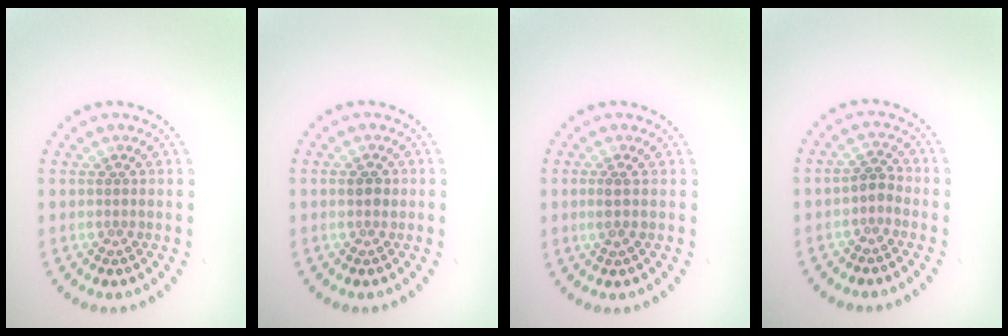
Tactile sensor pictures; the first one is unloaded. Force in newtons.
{"total": 1.1, "press": 1.1, "slide": 0.2}
{"total": 0.9, "press": 0.6, "slide": 0.6}
{"total": 1.2, "press": 1.0, "slide": 0.8}